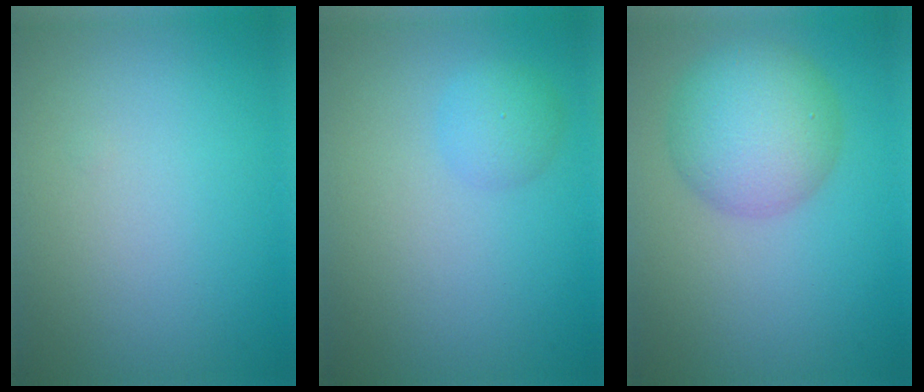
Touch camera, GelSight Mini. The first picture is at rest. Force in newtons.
{"total": 1.8, "press": 1.8, "slide": 0.0}
{"total": 6.3, "press": 6.3, "slide": 0.2}